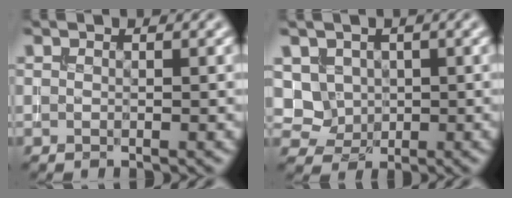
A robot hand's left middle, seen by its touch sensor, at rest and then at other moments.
{"total": 3.1, "force": [1.0, 2.7, 1.2], "torque": [-0.034, -0.002, 0.036]}